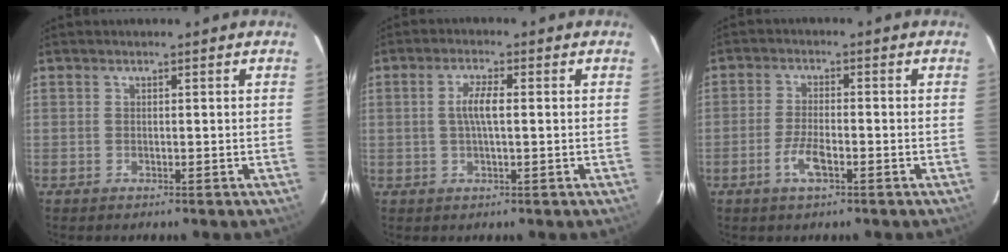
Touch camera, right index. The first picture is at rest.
{"total": 4.0, "force": [0.2, 0.8, 3.9], "torque": [-0.076, 0.004, 0.005]}
{"total": 4.7, "force": [-2.3, 1.2, 3.9], "torque": [-0.086, -0.002, -0.046]}